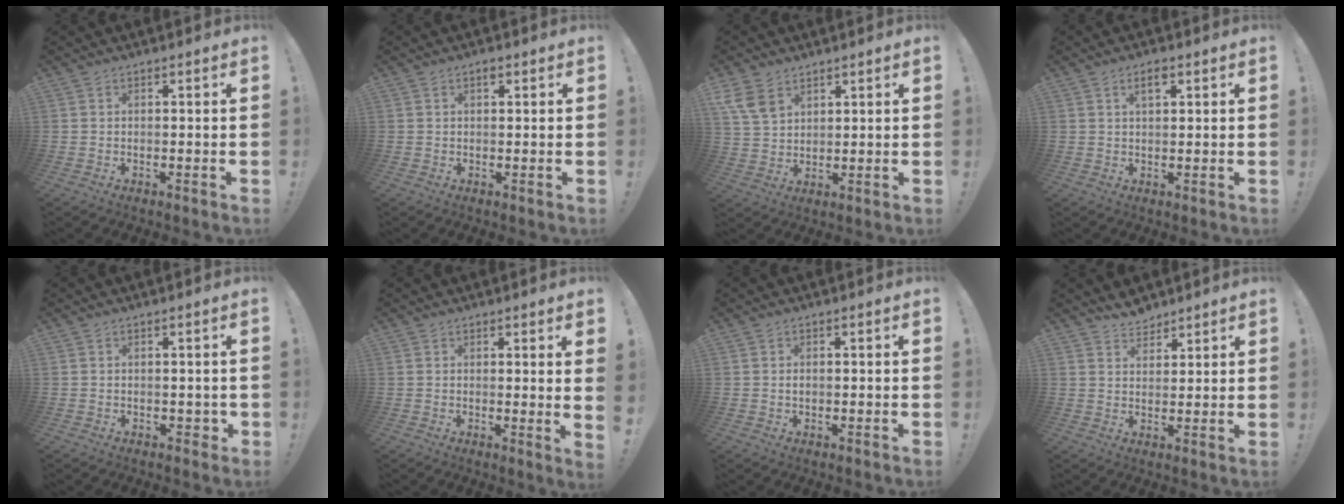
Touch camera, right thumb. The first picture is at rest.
{"total": 1.4, "force": [0.8, 0.8, 0.8], "torque": [-0.009, 0.000, 0.013]}
{"total": 8.6, "force": [5.1, 5.4, 4.3], "torque": [-0.088, -0.017, 0.103]}
{"total": 3.2, "force": [1.5, 1.4, 2.4], "torque": [-0.029, -0.004, 0.021]}
{"total": 1.6, "force": [0.0, 1.4, 0.9], "torque": [-0.012, 0.006, 0.000]}
{"total": 3.0, "force": [1.0, -0.5, 2.7], "torque": [-0.036, -0.015, 0.015]}
{"total": 0.7, "force": [-0.2, 0.3, 0.6], "torque": [-0.010, 0.004, -0.005]}
{"total": 4.8, "force": [4.5, 1.7, 0.4], "torque": [-0.006, -0.031, 0.083]}